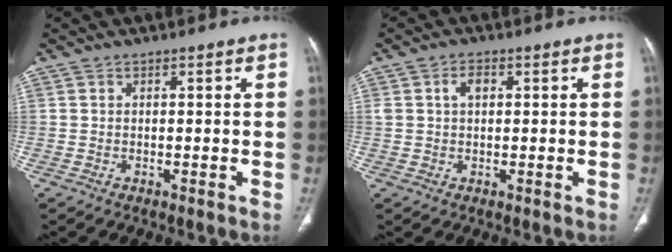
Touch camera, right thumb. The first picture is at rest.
{"total": 2.8, "force": [0.8, 1.8, 2.1], "torque": [-0.036, 0.009, 0.018]}